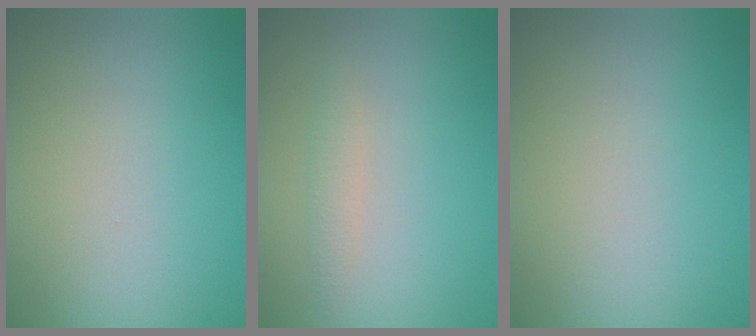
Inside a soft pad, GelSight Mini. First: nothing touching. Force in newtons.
{"total": 1.1, "press": 1.1, "slide": 0.0}
{"total": 0.0}